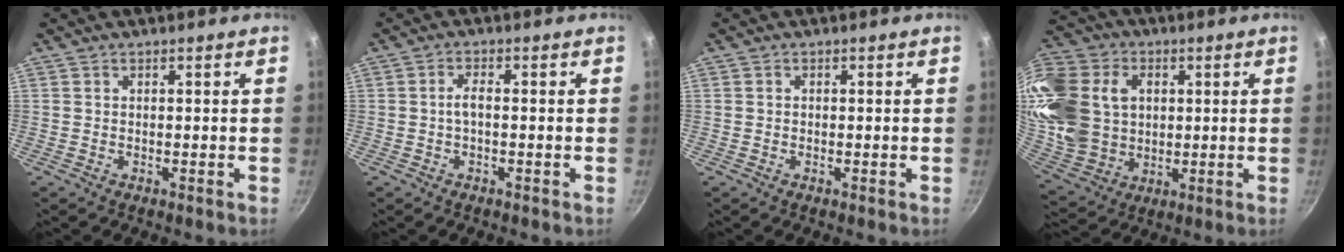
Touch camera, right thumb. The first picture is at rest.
{"total": 2.2, "force": [-0.4, 0.8, 2.0], "torque": [-0.043, 0.013, -0.010]}
{"total": 0.6, "force": [0.0, 0.6, 0.2], "torque": [-0.003, 0.003, -0.001]}
{"total": 25.7, "force": [5.1, 20.1, 15.2], "torque": [-0.328, 0.016, 0.105]}